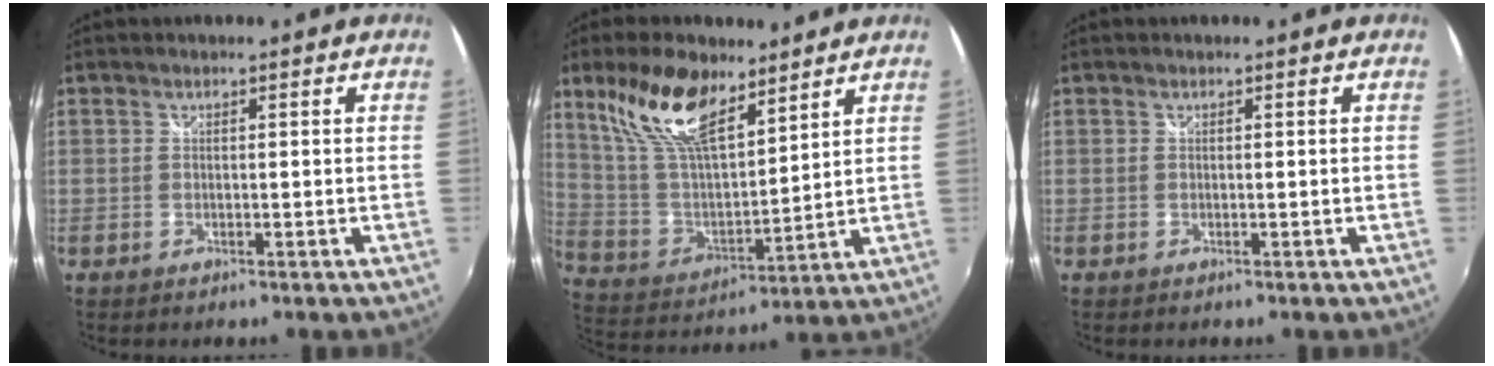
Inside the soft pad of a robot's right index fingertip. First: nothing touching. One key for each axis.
{"total": 16.5, "fx": 10.5, "fy": 6.9, "fz": 10.7, "tx": -0.215, "ty": 0.019, "tz": 0.212}
{"total": 0.0}